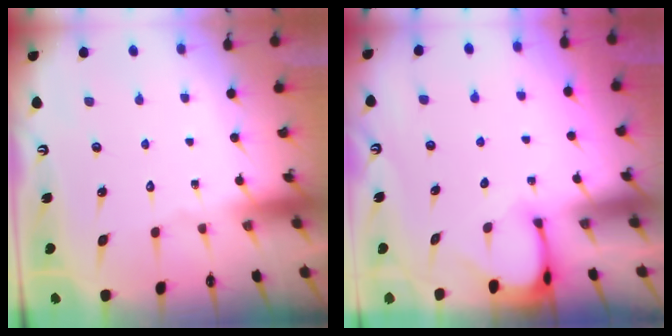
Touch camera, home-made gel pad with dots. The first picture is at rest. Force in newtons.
{"total": 3.2, "press": 3.2, "slide": 0.2}